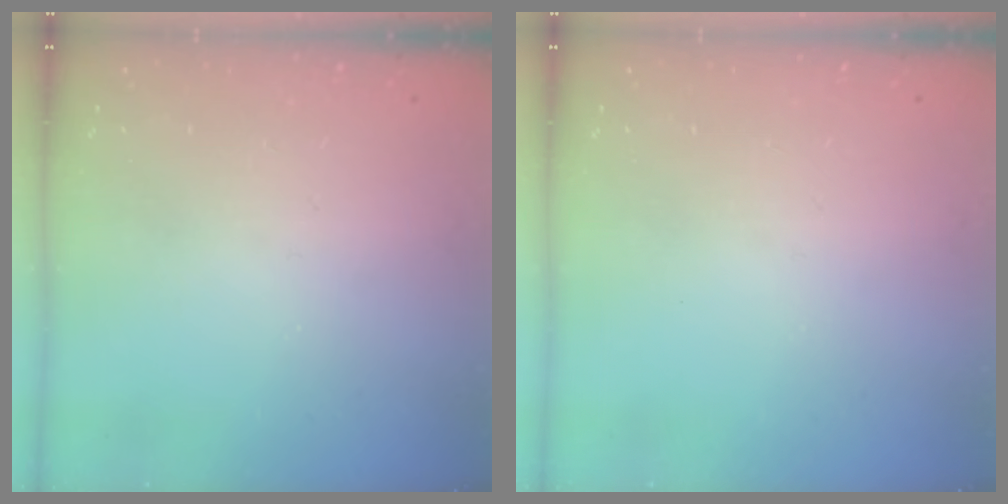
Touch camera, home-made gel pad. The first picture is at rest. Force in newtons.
{"total": 0.0}